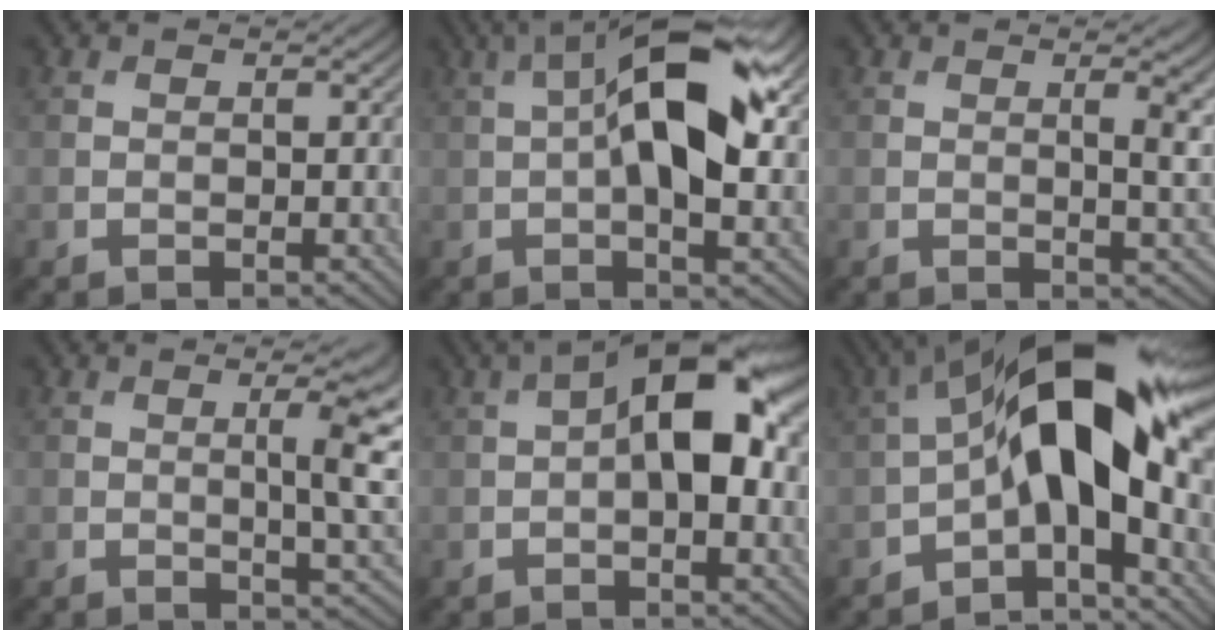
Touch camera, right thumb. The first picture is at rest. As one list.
[{"total": 13.3, "force": [2.1, 5.1, 12.1], "torque": [-0.201, 0.013, 0.022]}, {"total": 4.2, "force": [0.9, 1.1, 3.9], "torque": [-0.059, 0.001, 0.016]}, {"total": 6.8, "force": [0.9, 1.5, 6.6], "torque": [-0.100, 0.005, 0.016]}, {"total": 11.2, "force": [1.8, 4.8, 9.9], "torque": [-0.158, 0.017, 0.022]}, {"total": 14.0, "force": [-0.8, 5.5, 12.9], "torque": [-0.212, 0.019, -0.034]}]